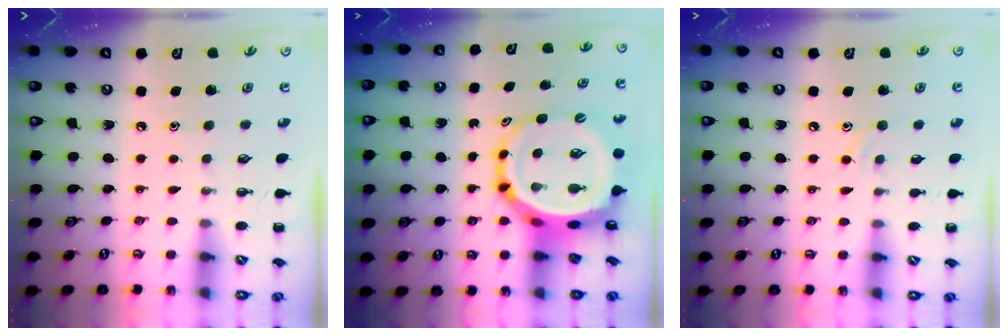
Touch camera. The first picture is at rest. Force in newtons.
{"total": 10.0, "press": 9.7, "slide": 2.5}
{"total": 7.0, "press": 6.6, "slide": 2.3}